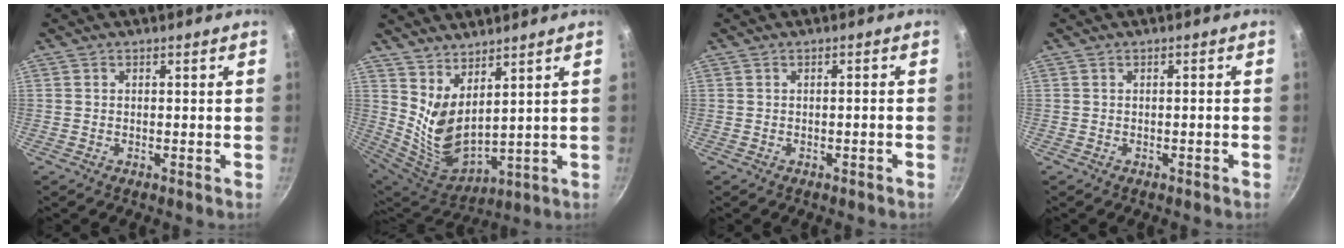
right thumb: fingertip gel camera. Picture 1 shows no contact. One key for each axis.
{"total": 10.5, "fx": 5.8, "fy": 4.4, "fz": 7.6, "tx": -0.129, "ty": -0.066, "tz": 0.126}
{"total": 0.8, "fx": -0.5, "fy": 0.1, "fz": 0.7, "tx": -0.021, "ty": 0.009, "tz": -0.005}
{"total": 0.6, "fx": -0.4, "fy": 0.1, "fz": 0.5, "tx": -0.016, "ty": 0.008, "tz": -0.004}